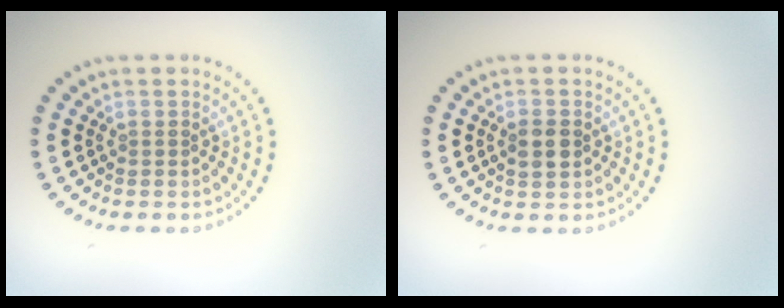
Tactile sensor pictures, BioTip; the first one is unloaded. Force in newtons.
{"total": 1.9, "press": 1.9, "slide": 0.2}